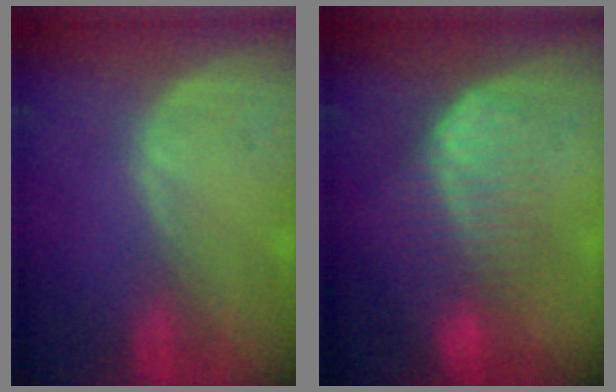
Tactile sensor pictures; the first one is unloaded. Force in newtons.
{"total": 6.8, "press": 6.6, "slide": 1.4}